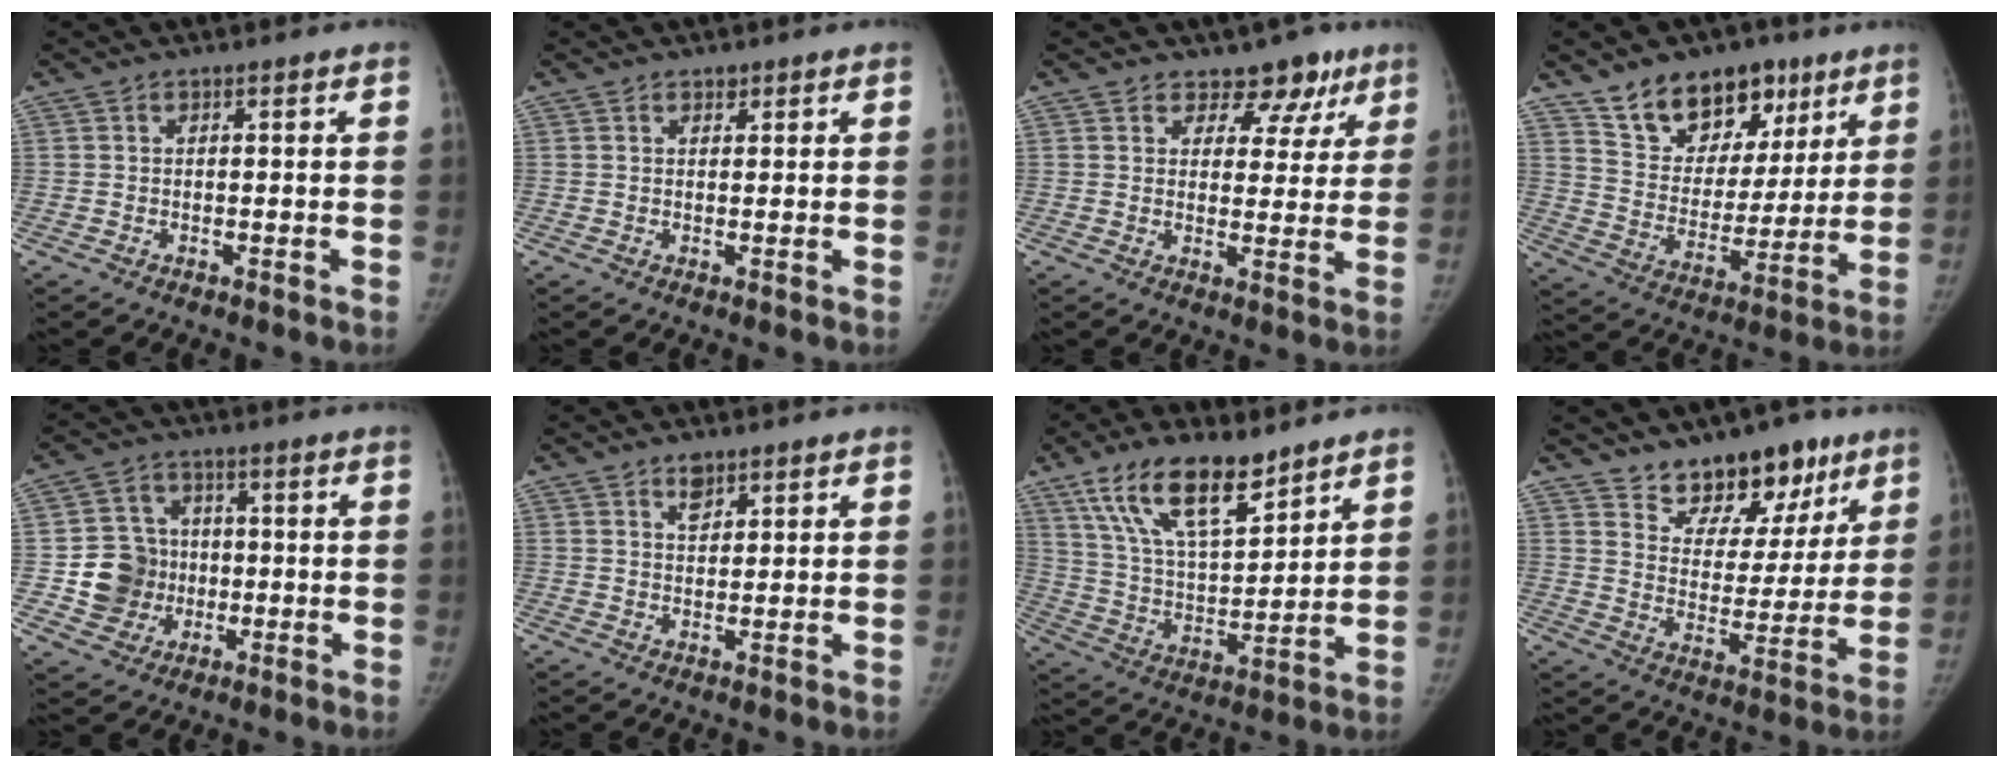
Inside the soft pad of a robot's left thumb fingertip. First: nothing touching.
{"total": 1.2, "force": [0.8, 0.8, 0.3], "torque": [0.005, -0.006, 0.011]}
{"total": 7.5, "force": [5.3, 5.1, 1.5], "torque": [0.026, -0.026, 0.060]}
{"total": 17.3, "force": [11.3, 10.9, 7.3], "torque": [-0.061, -0.055, 0.194]}
{"total": 10.0, "force": [-1.0, 9.4, 3.3], "torque": [-0.015, 0.011, -0.012]}
{"total": 3.0, "force": [2.1, 1.7, 1.4], "torque": [-0.010, -0.014, 0.037]}
{"total": 16.9, "force": [11.2, 6.5, 10.8], "torque": [-0.163, -0.053, 0.215]}
{"total": 15.1, "force": [10.7, 8.3, 6.6], "torque": [-0.032, -0.062, 0.169]}